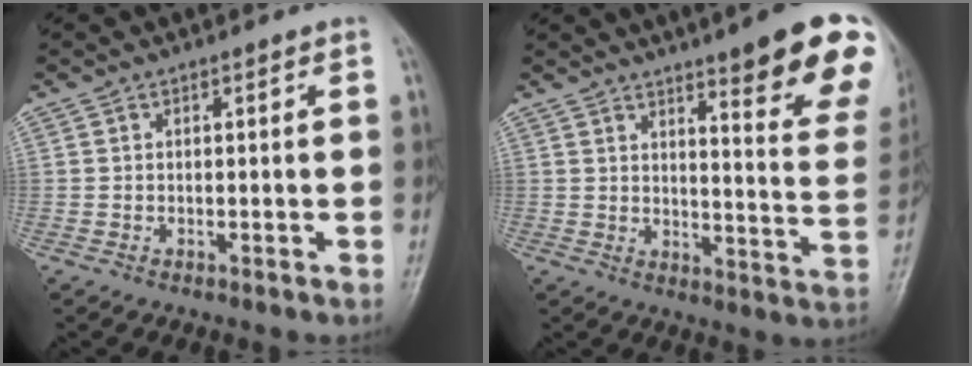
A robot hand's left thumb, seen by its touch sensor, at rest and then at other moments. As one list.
[{"total": 18.2, "force": [11.6, 2.8, 13.8], "torque": [-0.144, -0.064, 0.144]}]